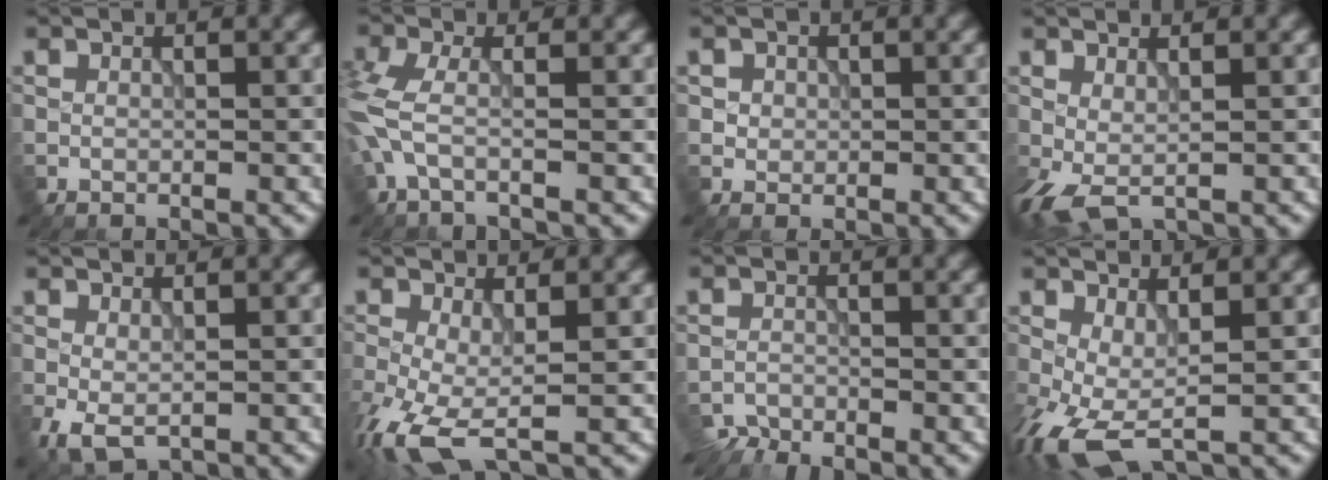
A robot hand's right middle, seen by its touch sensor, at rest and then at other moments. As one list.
[{"total": 3.8, "force": [-0.9, 1.4, 3.4], "torque": [-0.096, 0.001, -0.028]}, {"total": 1.0, "force": [0.2, 1.0, 0.0], "torque": [0.006, -0.004, 0.005]}, {"total": 2.7, "force": [-0.1, 1.0, 2.5], "torque": [-0.061, -0.003, -0.005]}, {"total": 2.3, "force": [-0.6, 1.2, 1.9], "torque": [-0.047, -0.007, -0.010]}, {"total": 6.3, "force": [-2.5, 2.6, 5.2], "torque": [-0.126, -0.020, -0.048]}, {"total": 1.7, "force": [-1.7, 0.1, -0.4], "torque": [0.009, 0.000, -0.039]}, {"total": 5.6, "force": [-1.4, 2.4, 4.9], "torque": [-0.118, -0.010, -0.028]}]